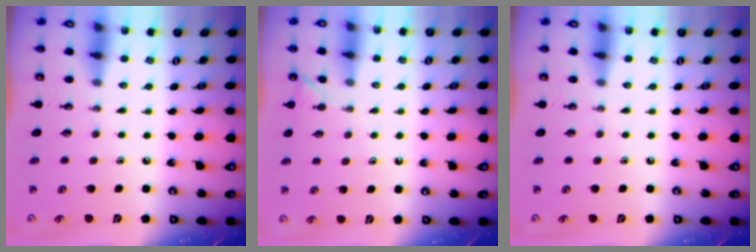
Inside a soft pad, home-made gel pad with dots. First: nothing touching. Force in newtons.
{"total": 2.2, "press": 2.2, "slide": 0.3}
{"total": 0.0}